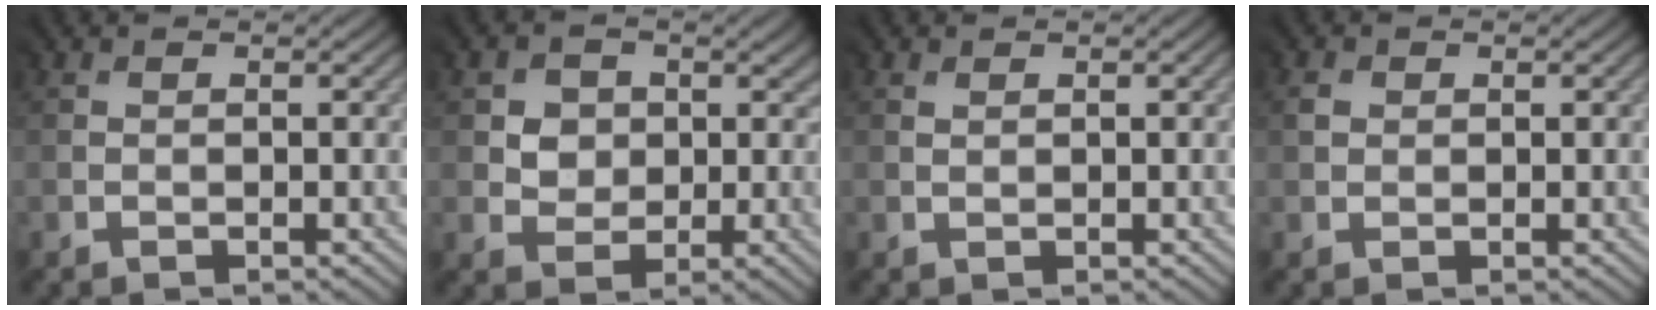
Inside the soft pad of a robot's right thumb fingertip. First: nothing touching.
{"total": 4.7, "force": [0.8, 4.4, 1.6], "torque": [-0.041, -0.008, 0.005]}
{"total": 0.6, "force": [0.6, 0.2, 0.2], "torque": [-0.009, 0.000, 0.014]}
{"total": 1.1, "force": [0.6, 0.9, -0.1], "torque": [-0.006, -0.005, 0.006]}